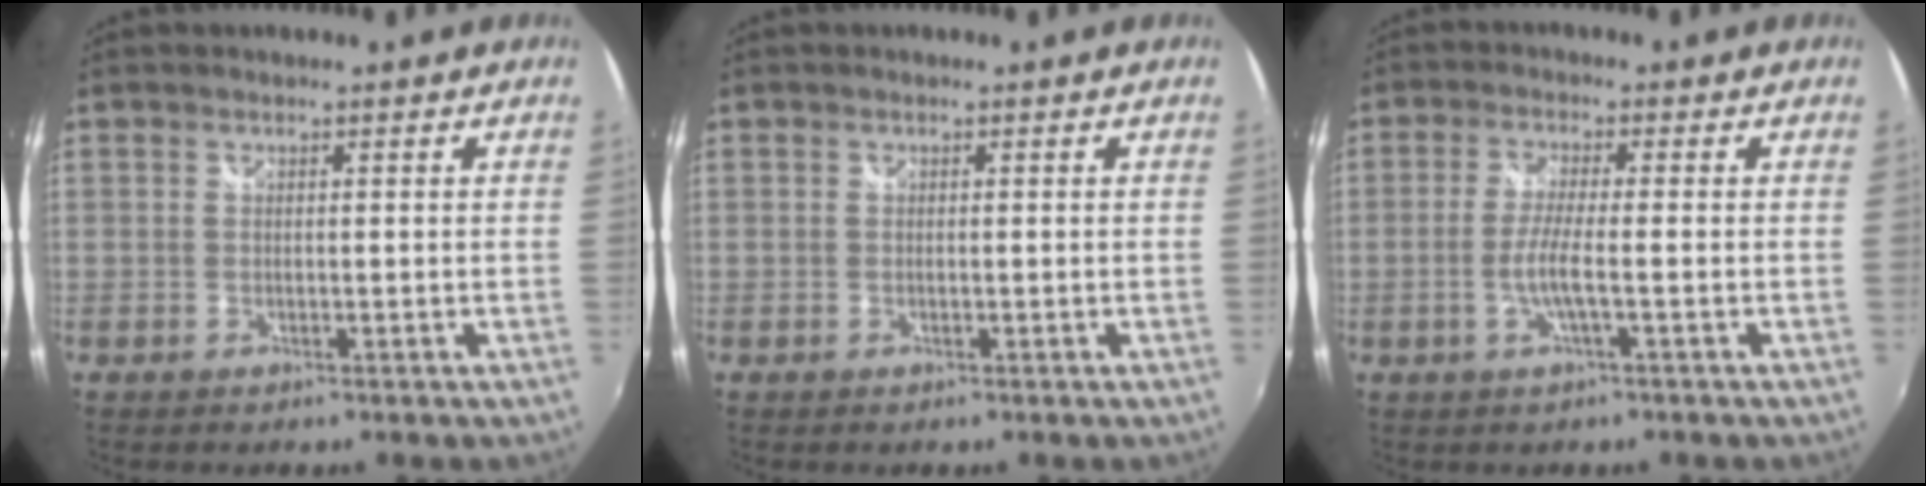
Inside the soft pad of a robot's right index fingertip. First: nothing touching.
{"total": 0.0}
{"total": 4.3, "force": [-1.4, -0.3, 4.1], "torque": [-0.087, -0.004, -0.029]}